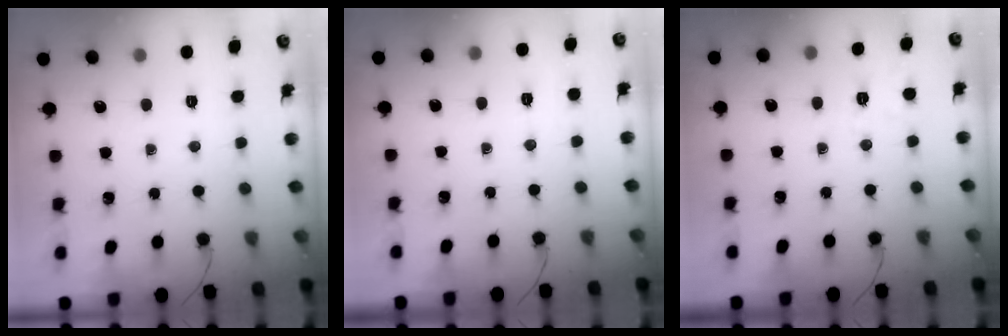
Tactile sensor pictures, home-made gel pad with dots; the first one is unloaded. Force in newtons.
{"total": 2.2, "press": 1.7, "slide": 1.5}
{"total": 5.0, "press": 4.5, "slide": 2.2}